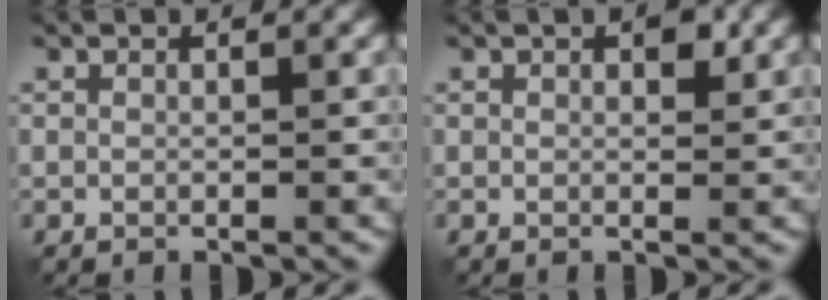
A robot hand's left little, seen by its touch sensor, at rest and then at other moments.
{"total": 1.5, "force": [0.7, 0.8, 1.1], "torque": [-0.011, 0.000, 0.011]}